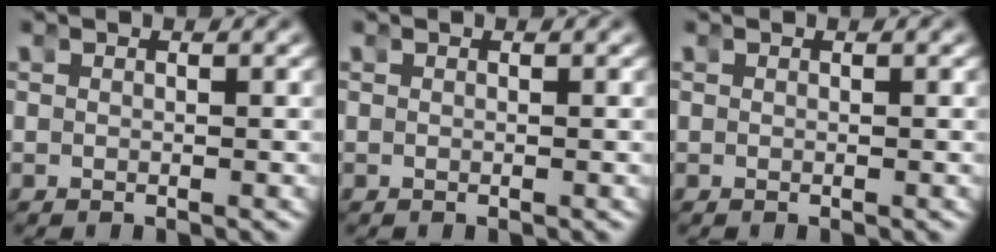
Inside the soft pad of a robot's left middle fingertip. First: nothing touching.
{"total": 0.0}
{"total": 0.0}